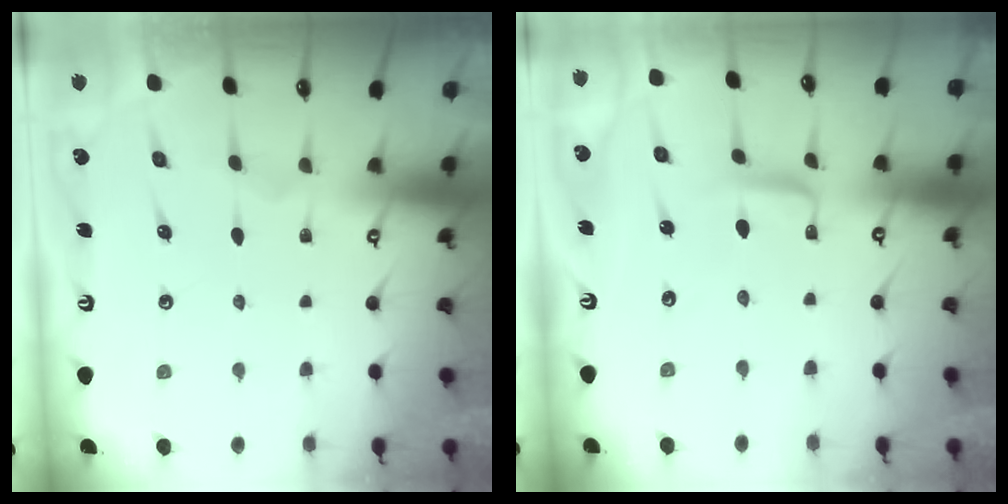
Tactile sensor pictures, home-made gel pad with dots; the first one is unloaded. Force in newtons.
{"total": 3.3, "press": 3.3, "slide": 0.2}